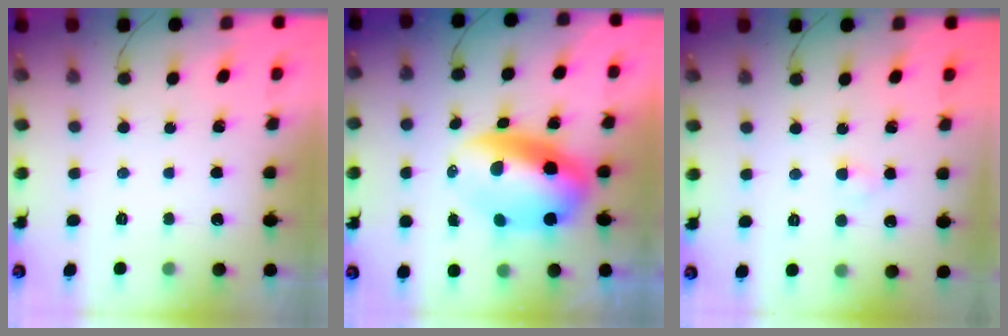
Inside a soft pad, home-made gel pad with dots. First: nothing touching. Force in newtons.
{"total": 12.3, "press": 11.8, "slide": 3.5}
{"total": 2.3, "press": 2.2, "slide": 0.9}